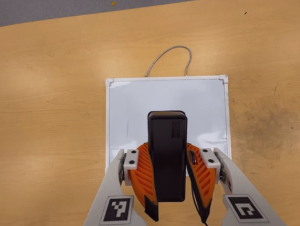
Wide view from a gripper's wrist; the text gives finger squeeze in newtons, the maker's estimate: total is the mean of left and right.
{"total": 9.0, "left": 7.6, "right": 10.4}